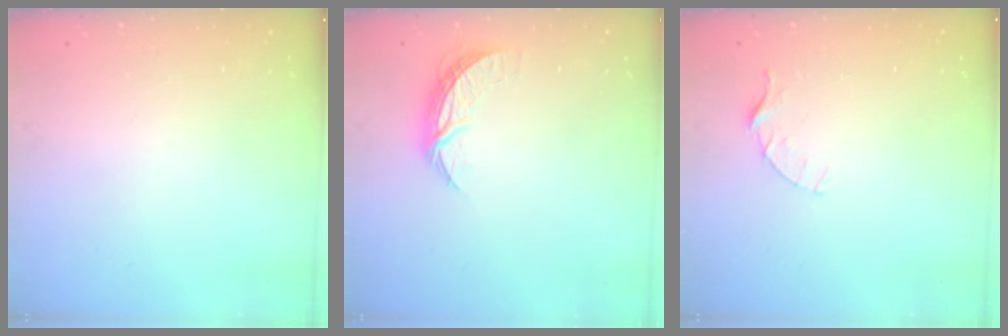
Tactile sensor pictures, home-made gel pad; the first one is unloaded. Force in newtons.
{"total": 6.8, "press": 6.8, "slide": 0.5}
{"total": 3.6, "press": 3.6, "slide": 0.4}